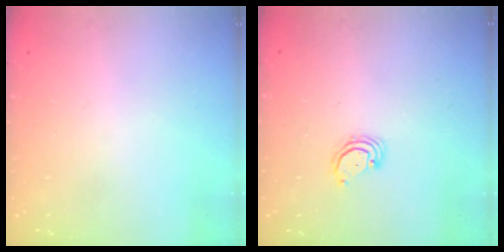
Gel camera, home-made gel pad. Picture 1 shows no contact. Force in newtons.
{"total": 2.8, "press": 2.8, "slide": 0.2}